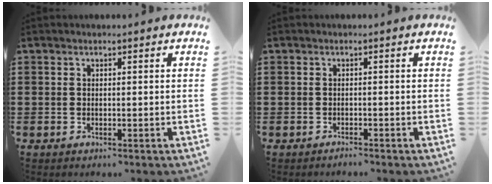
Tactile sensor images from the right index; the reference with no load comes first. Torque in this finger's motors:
{"motor_torque": [-0.55, 1.59, -1.05, -0.17]}